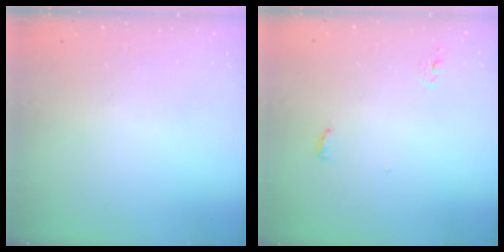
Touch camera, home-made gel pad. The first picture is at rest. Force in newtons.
{"total": 5.2, "press": 4.4, "slide": 2.7}